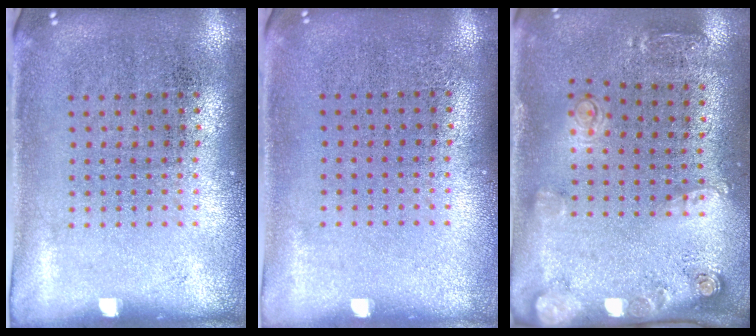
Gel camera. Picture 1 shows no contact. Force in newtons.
{"total": 0.0}
{"total": 1.8, "press": 1.4, "slide": 1.1}